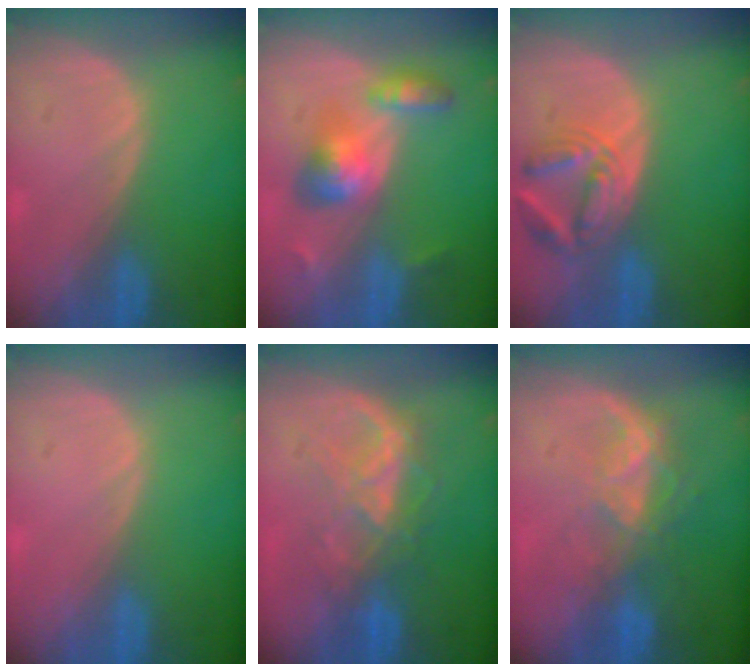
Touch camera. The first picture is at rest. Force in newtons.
{"total": 6.2, "press": 6.1, "slide": 1.0}
{"total": 6.7, "press": 6.4, "slide": 2.1}
{"total": 0.0}
{"total": 6.4, "press": 6.4, "slide": 0.8}
{"total": 6.5, "press": 5.9, "slide": 2.8}